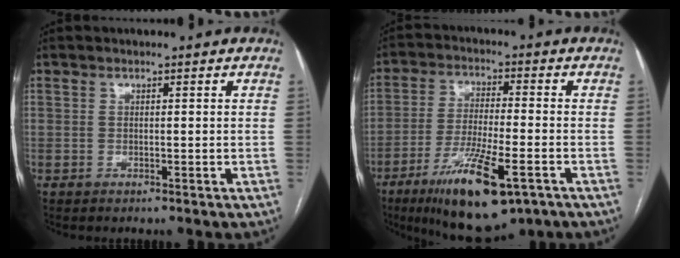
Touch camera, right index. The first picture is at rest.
{"total": 14.4, "force": [-7.7, 3.1, 11.8], "torque": [-0.213, -0.028, -0.122]}